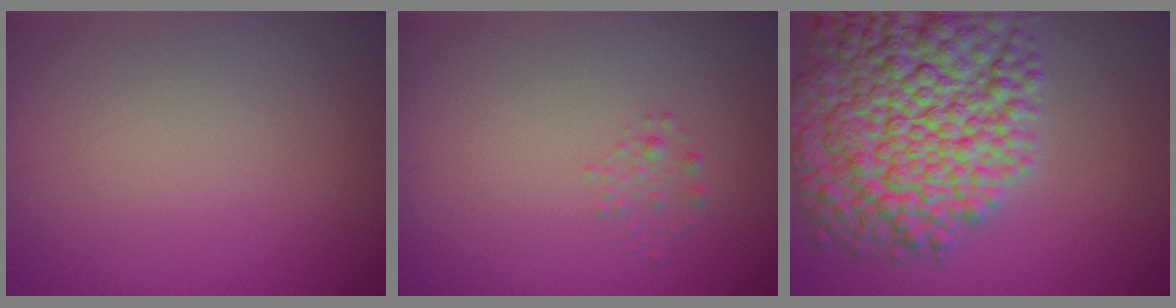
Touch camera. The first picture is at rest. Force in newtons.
{"total": 0.9, "press": 0.9, "slide": 0.1}
{"total": 12.5, "press": 12.5, "slide": 0.3}